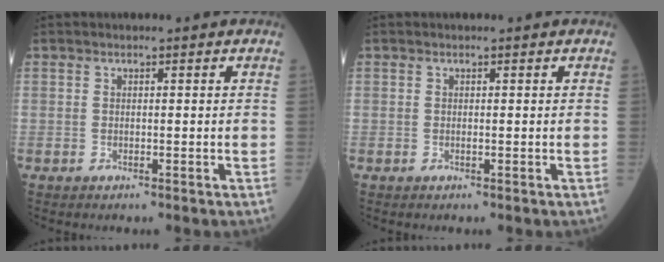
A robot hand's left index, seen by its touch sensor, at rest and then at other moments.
{"total": 1.0, "force": [-1.0, -0.1, -0.1], "torque": [-0.003, -0.007, -0.016]}